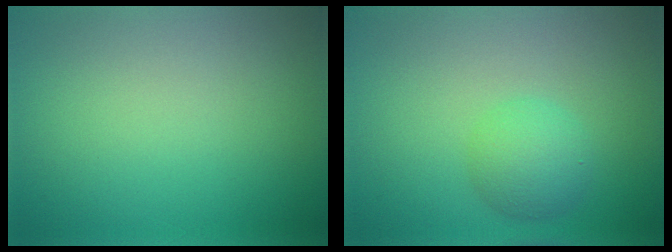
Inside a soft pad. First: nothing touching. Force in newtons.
{"total": 3.0, "press": 2.9, "slide": 0.2}